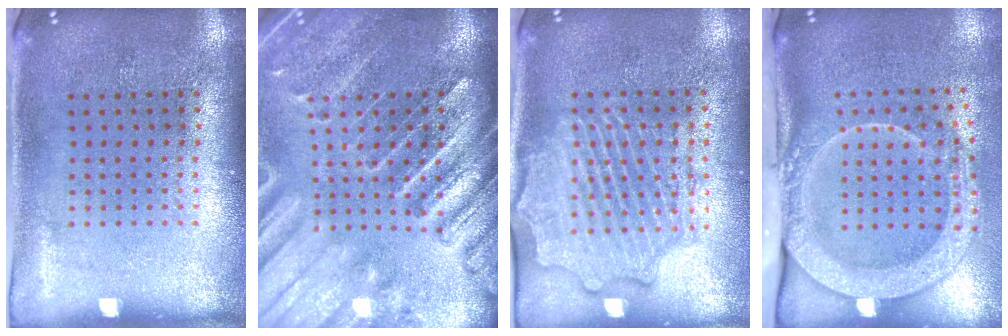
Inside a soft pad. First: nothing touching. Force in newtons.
{"total": 3.6, "press": 3.1, "slide": 1.8}
{"total": 2.3, "press": 2.2, "slide": 0.5}
{"total": 2.8, "press": 2.1, "slide": 1.9}